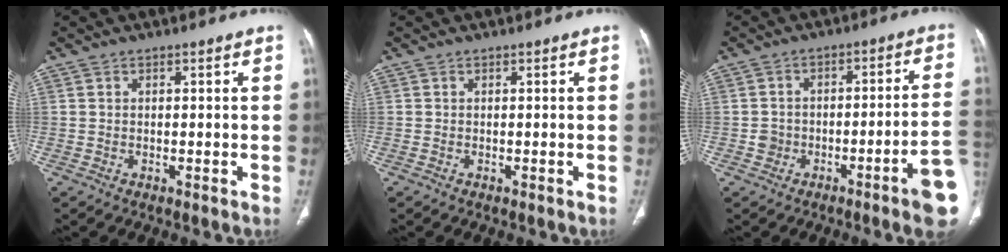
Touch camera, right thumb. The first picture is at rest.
{"total": 0.0}
{"total": 10.3, "force": [-4.6, 2.4, 8.9], "torque": [-0.111, 0.044, -0.062]}